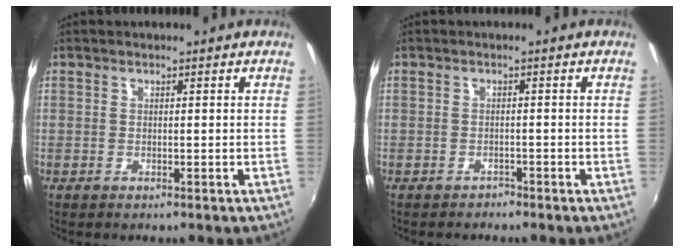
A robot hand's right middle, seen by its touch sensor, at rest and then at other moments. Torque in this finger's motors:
{"motor_torque": [0.15, -0.68, -0.16, -0.02]}